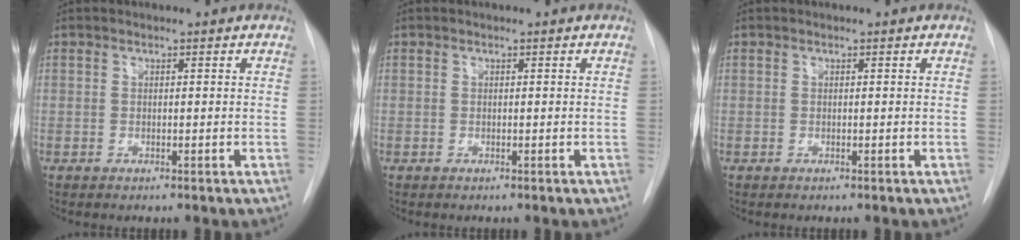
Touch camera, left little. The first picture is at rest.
{"total": 0.0}
{"total": 0.0}